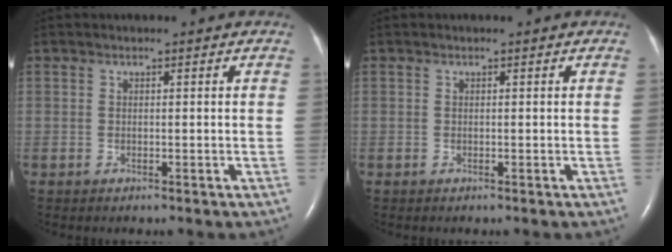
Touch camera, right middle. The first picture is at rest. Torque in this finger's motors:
{"motor_torque": [0.00, 0.00, 0.00, 0.00]}